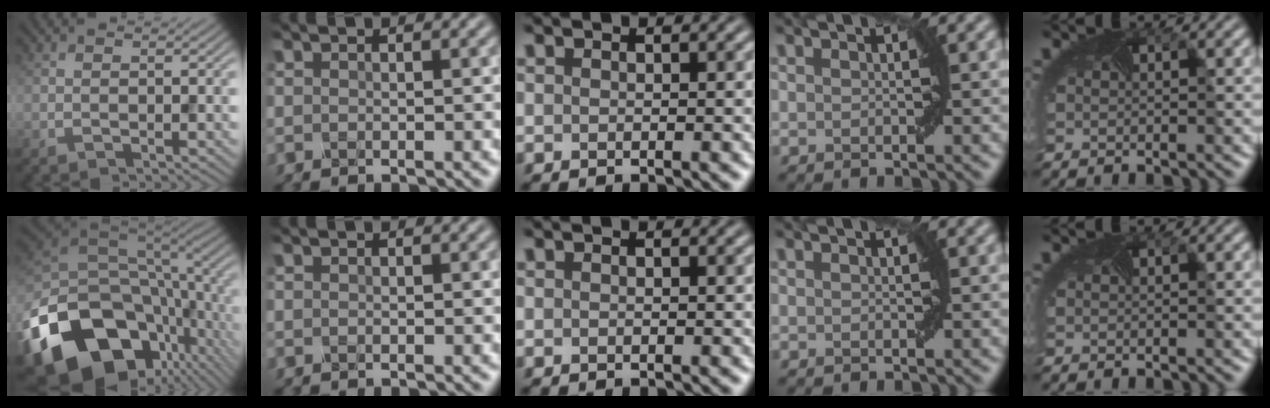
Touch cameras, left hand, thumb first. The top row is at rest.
{"thumb": {"total": 20.1, "force": [-8.5, 13.6, 12.1], "torque": [-0.289, -0.053, -0.125]}}